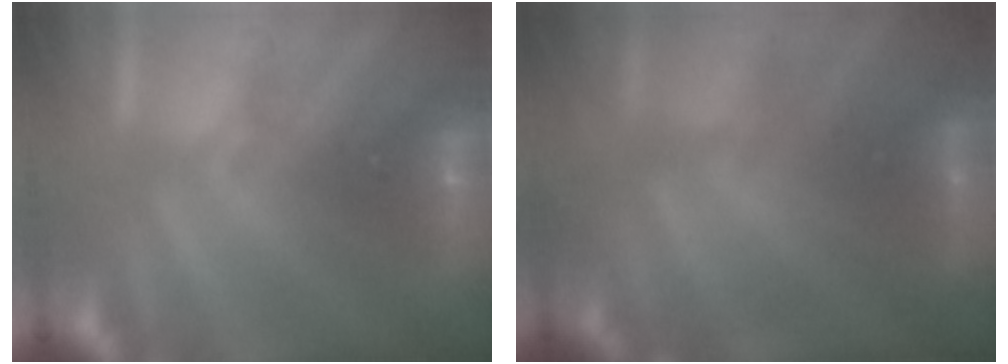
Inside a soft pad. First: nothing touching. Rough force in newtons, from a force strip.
{"total": 4.6}